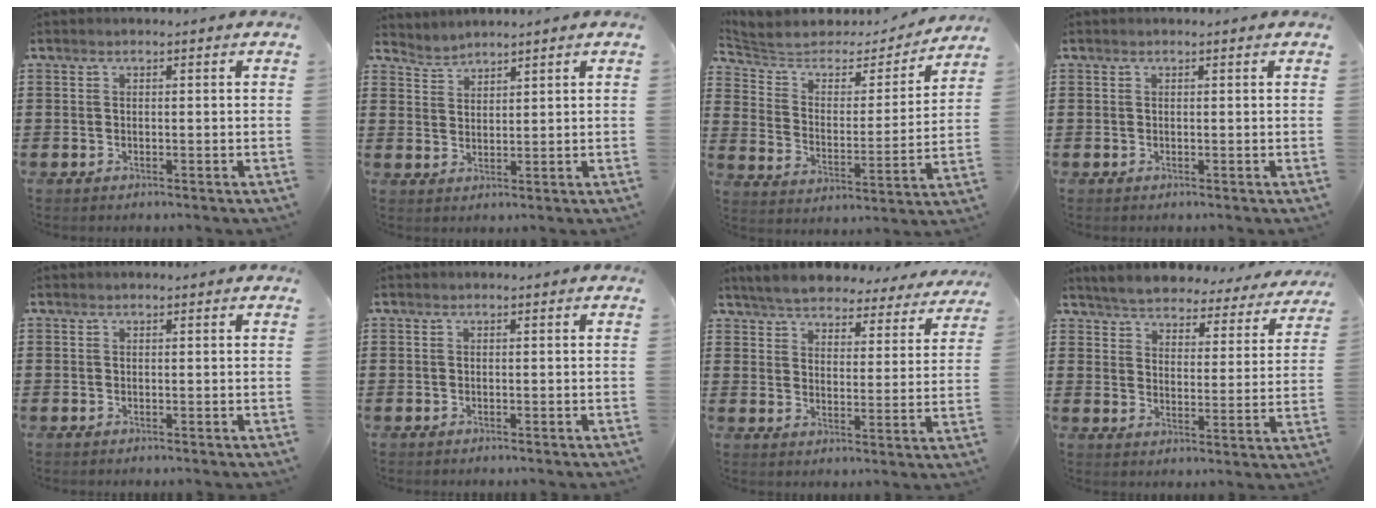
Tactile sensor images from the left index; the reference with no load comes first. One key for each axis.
{"total": 2.2, "fx": 2.2, "fy": 0.1, "fz": -0.6, "tx": 0.002, "ty": -0.006, "tz": 0.041}
{"total": 4.8, "fx": 3.9, "fy": 2.4, "fz": 1.4, "tx": -0.057, "ty": -0.029, "tz": 0.061}
{"total": 0.0}
{"total": 0.0}
{"total": 0.0}
{"total": 5.2, "fx": 5.1, "fy": 0.4, "fz": 0.8, "tx": -0.043, "ty": -0.032, "tz": 0.087}
{"total": 4.3, "fx": 4.3, "fy": -0.1, "fz": 0.1, "tx": -0.030, "ty": -0.037, "tz": 0.070}